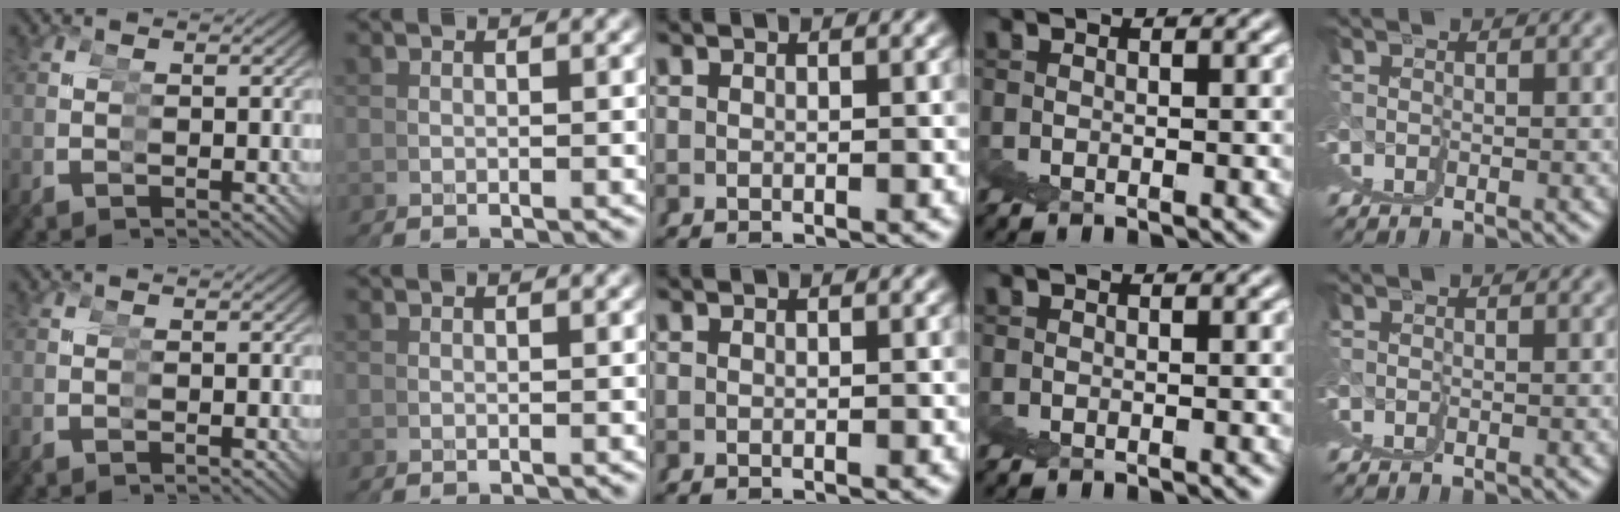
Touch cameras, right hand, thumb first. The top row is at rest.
{}